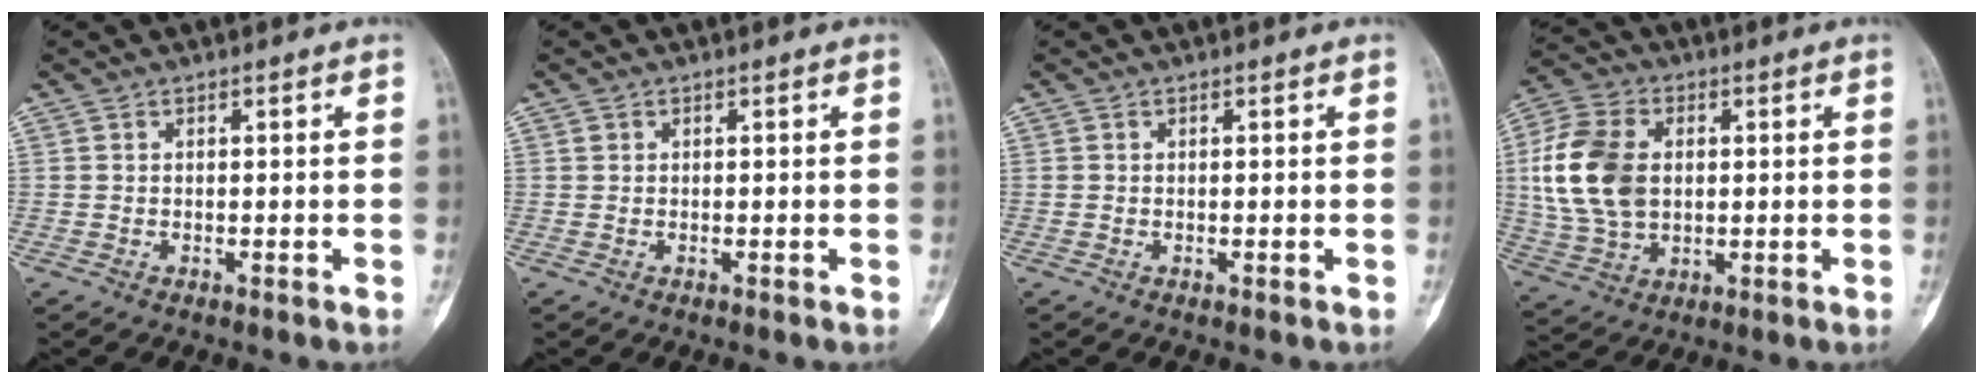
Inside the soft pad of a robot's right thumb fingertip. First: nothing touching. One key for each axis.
{"total": 0.6, "fx": 0.3, "fy": 0.5, "fz": 0.1, "tx": 0.001, "ty": 0.001, "tz": 0.005}
{"total": 0.0}
{"total": 15.3, "fx": 1.7, "fy": 10.6, "fz": 11.0, "tx": -0.215, "ty": 0.004, "tz": 0.035}